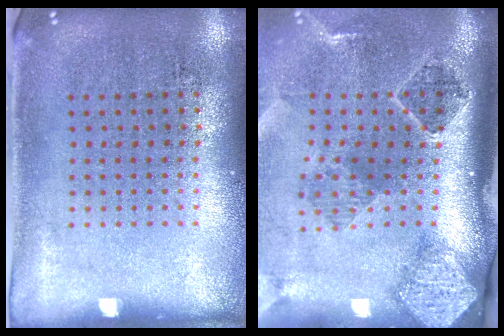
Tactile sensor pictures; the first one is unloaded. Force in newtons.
{"total": 2.8, "press": 1.9, "slide": 2.1}